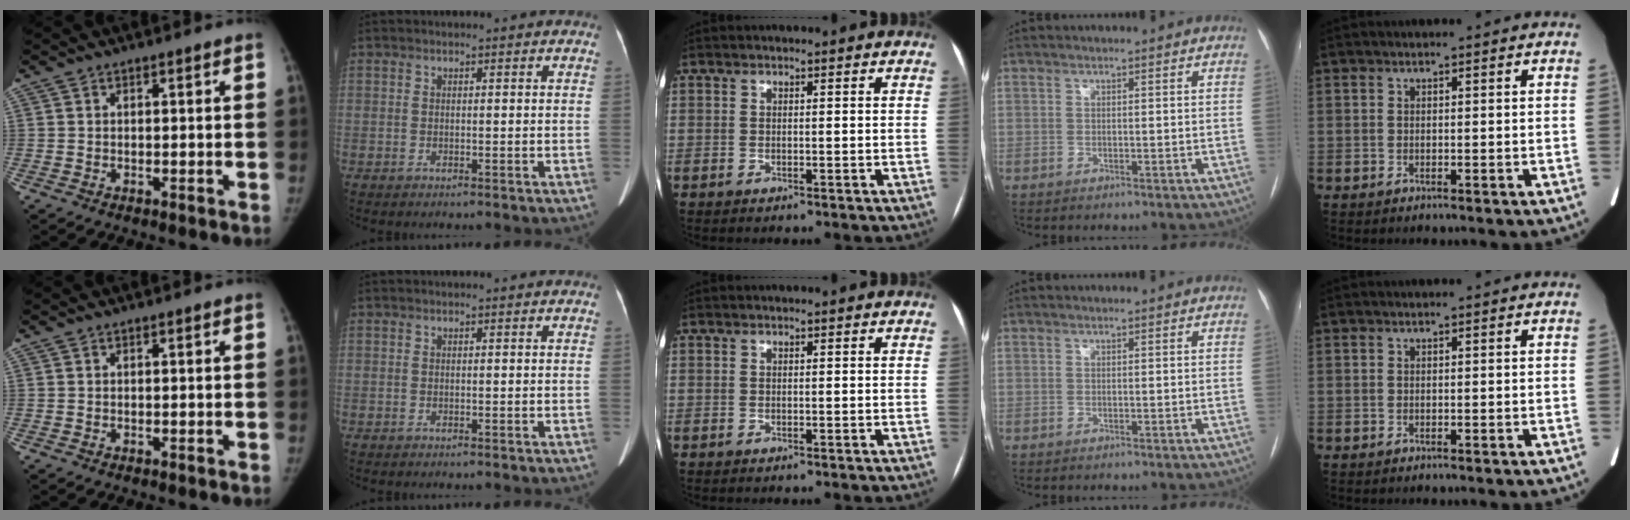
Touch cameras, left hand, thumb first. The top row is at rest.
{}